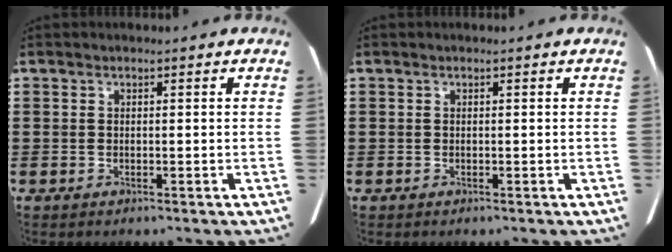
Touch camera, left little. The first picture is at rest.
{"total": 0.0}